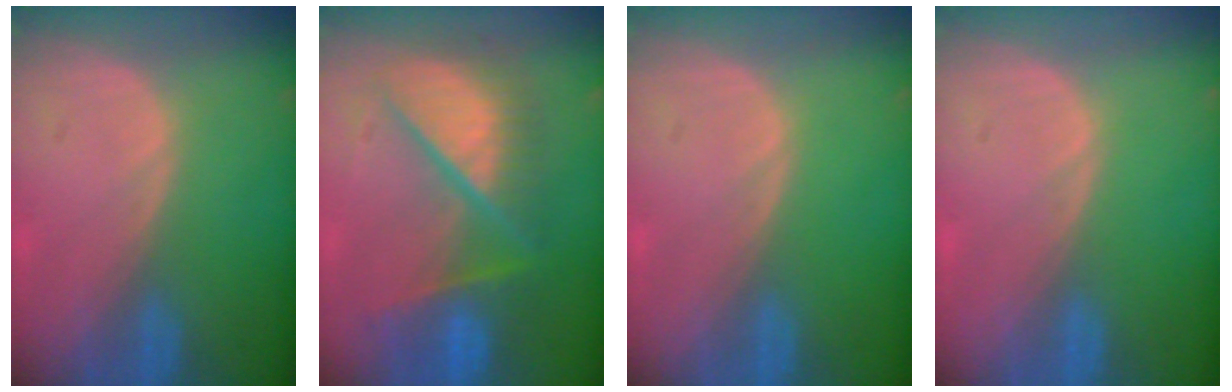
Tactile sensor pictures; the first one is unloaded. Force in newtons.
{"total": 10.6, "press": 10.5, "slide": 1.4}
{"total": 0.0}
{"total": 0.0}